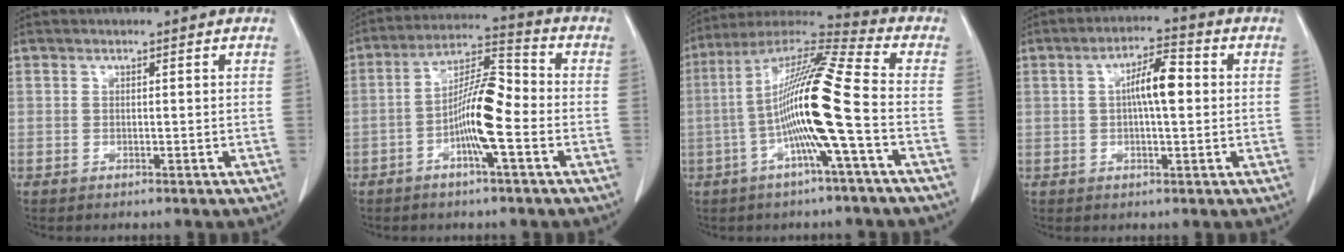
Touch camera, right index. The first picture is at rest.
{"total": 9.9, "force": [-2.7, 1.3, 9.4], "torque": [-0.175, 0.018, -0.052]}
{"total": 15.3, "force": [-2.9, -0.7, 15.0], "torque": [-0.277, 0.011, -0.068]}
{"total": 6.5, "force": [0.7, 1.6, 6.2], "torque": [-0.113, 0.016, 0.010]}